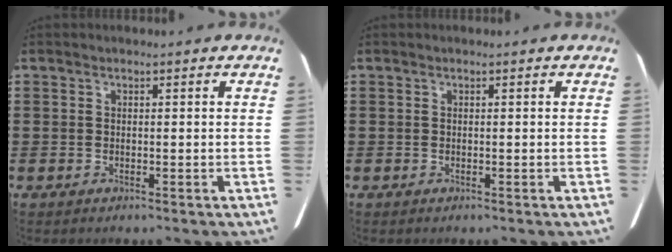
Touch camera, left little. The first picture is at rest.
{"total": 0.0}